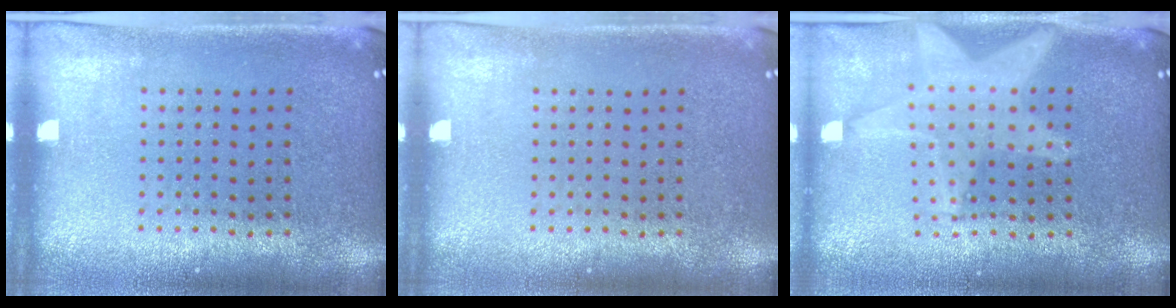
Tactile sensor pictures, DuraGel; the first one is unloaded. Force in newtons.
{"total": 0.0}
{"total": 2.1, "press": 1.7, "slide": 1.2}